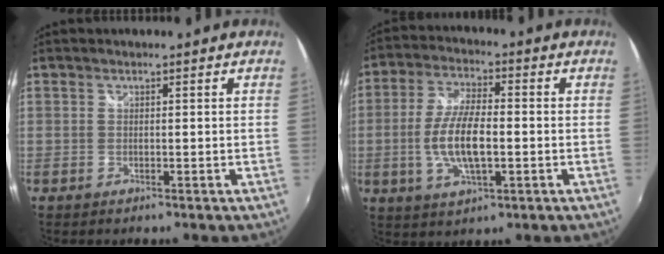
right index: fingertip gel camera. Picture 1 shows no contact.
{"total": 10.5, "force": [-1.7, 3.7, 9.7], "torque": [-0.198, 0.000, -0.033]}